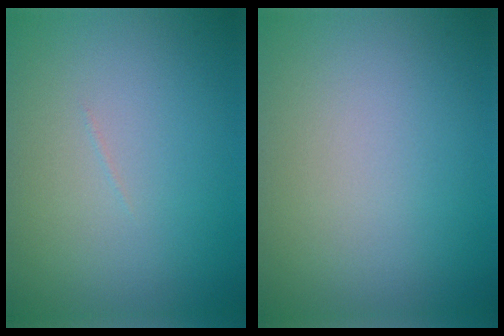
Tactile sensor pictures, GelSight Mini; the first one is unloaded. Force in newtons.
{"total": 0.0}